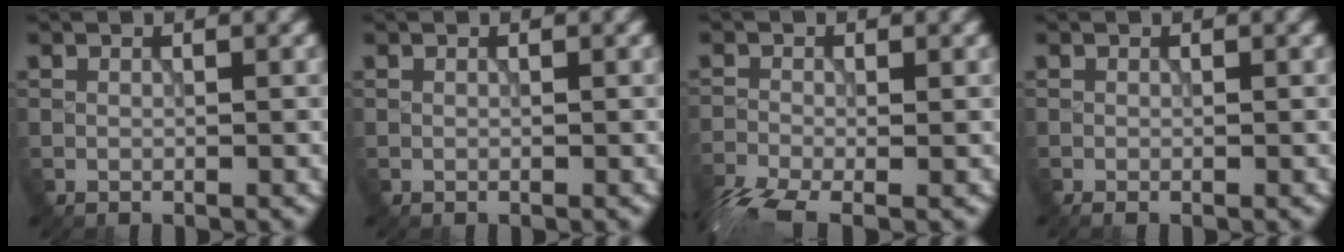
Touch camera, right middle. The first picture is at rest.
{"total": 0.0}
{"total": 5.8, "force": [-3.9, 2.0, 3.8], "torque": [-0.082, -0.022, -0.082]}
{"total": 0.6, "force": [-0.3, 0.1, 0.5], "torque": [-0.009, -0.003, -0.004]}